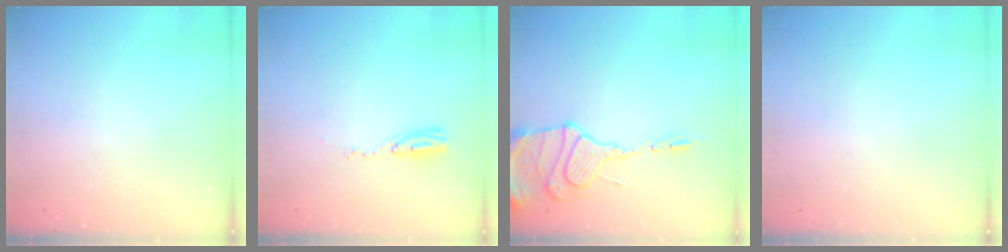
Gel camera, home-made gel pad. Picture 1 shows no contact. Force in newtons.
{"total": 6.3, "press": 6.1, "slide": 1.6}
{"total": 18.1, "press": 17.8, "slide": 3.3}
{"total": 0.0}